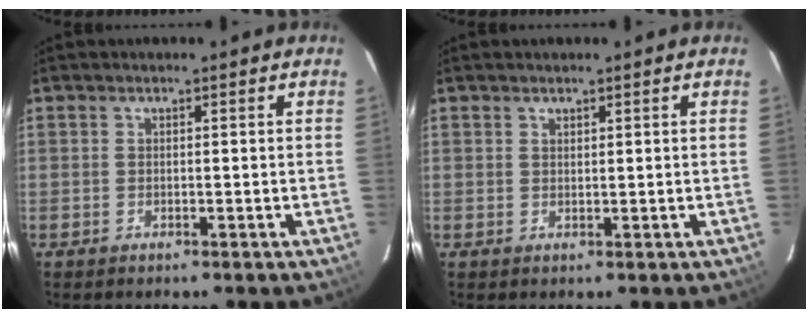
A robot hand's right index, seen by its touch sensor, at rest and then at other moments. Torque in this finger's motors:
{"motor_torque": [-0.03, 0.08, -0.03, -0.01]}